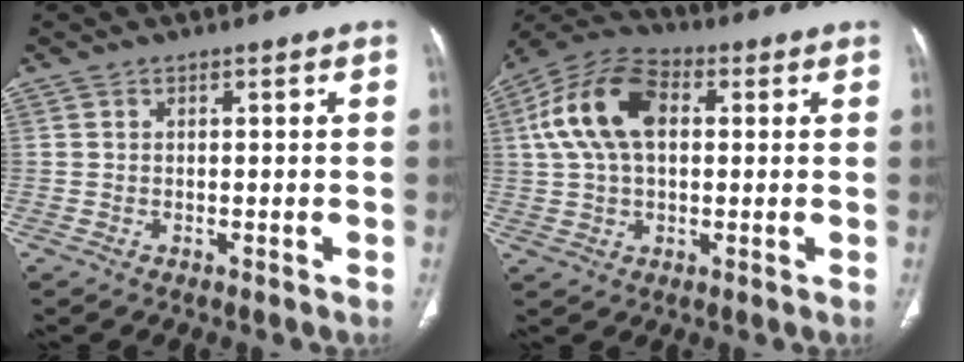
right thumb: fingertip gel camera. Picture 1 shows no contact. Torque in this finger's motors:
{"motor_torque": [-1.13, 1.32, 1.56, -0.12, 0.25]}